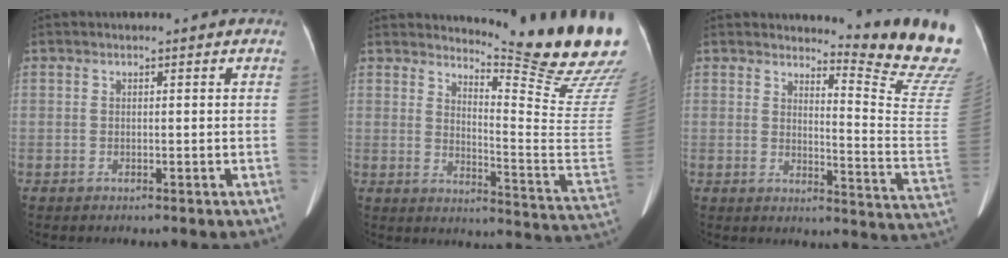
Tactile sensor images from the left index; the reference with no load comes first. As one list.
[{"total": 19.3, "force": [17.0, -1.0, 8.9], "torque": [-0.133, -0.143, 0.208]}, {"total": 13.7, "force": [13.2, -1.6, 3.6], "torque": [-0.046, -0.130, 0.141]}]